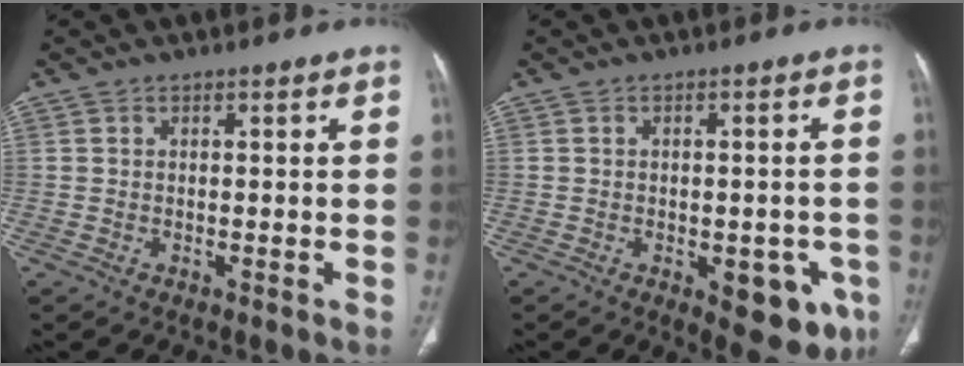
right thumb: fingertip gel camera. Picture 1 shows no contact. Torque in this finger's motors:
{"motor_torque": [1.17, 1.39, -0.17, 0.03, 0.17]}